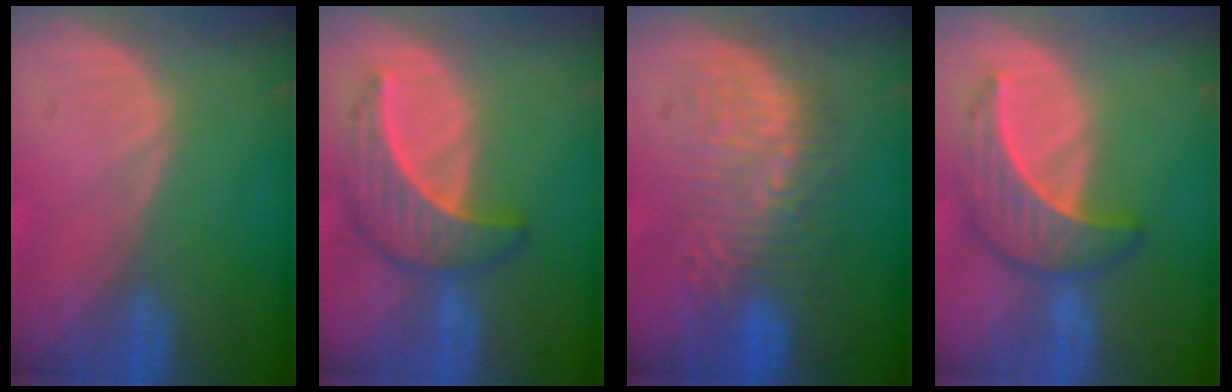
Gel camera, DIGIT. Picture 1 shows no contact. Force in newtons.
{"total": 6.4, "press": 6.2, "slide": 1.7}
{"total": 9.0, "press": 8.8, "slide": 1.6}
{"total": 6.4, "press": 6.2, "slide": 1.4}